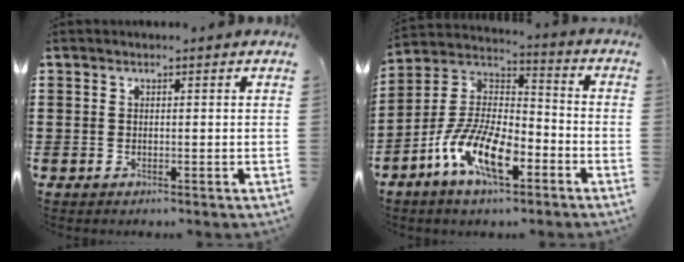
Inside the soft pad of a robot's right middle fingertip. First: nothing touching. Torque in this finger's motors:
{"motor_torque": [2.14, 0.00, 1.05, 0.21]}